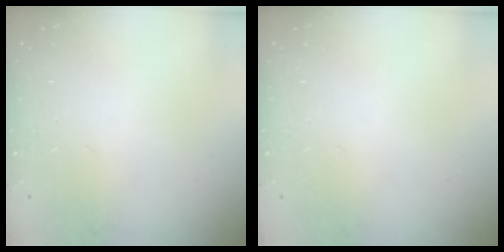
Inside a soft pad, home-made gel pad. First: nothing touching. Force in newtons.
{"total": 0.0}